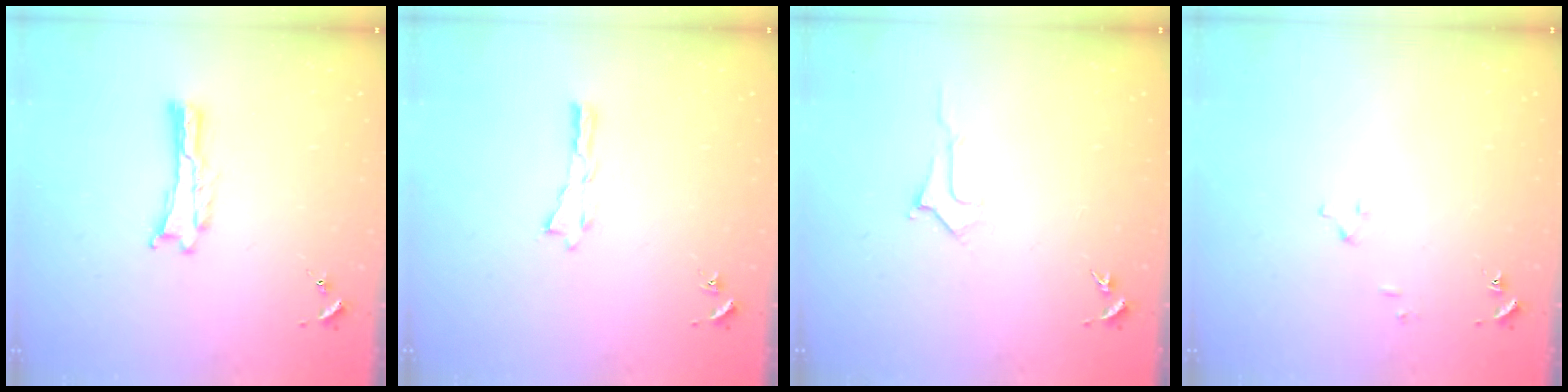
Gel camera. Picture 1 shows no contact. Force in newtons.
{"total": 0.0}
{"total": 1.9, "press": 1.9, "slide": 0.2}
{"total": 2.5, "press": 2.5, "slide": 0.2}